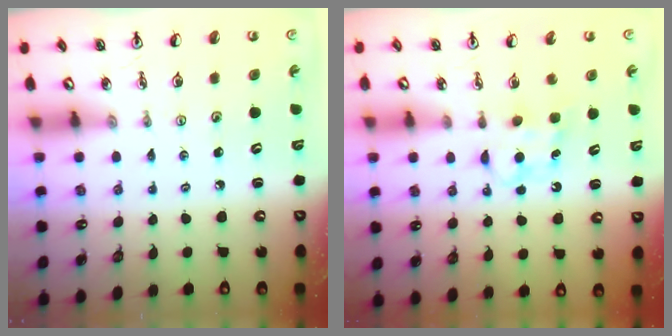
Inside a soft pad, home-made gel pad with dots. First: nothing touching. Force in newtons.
{"total": 5.8, "press": 5.7, "slide": 0.7}